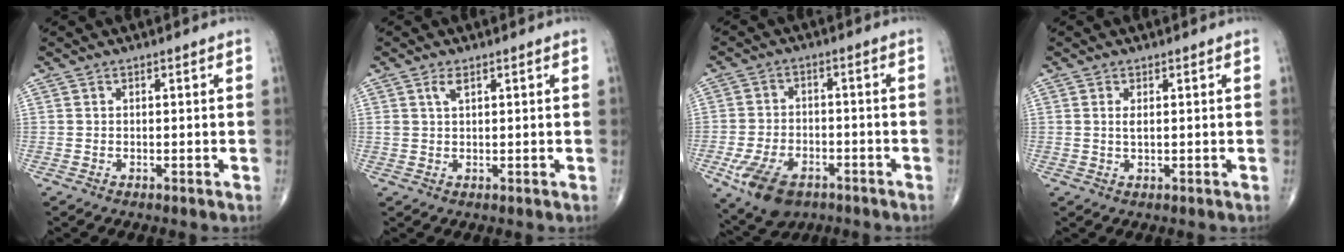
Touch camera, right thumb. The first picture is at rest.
{"total": 2.0, "force": [1.1, 0.8, 1.4], "torque": [-0.030, -0.001, 0.024]}
{"total": 10.9, "force": [-5.4, 6.4, 6.9], "torque": [-0.123, 0.018, -0.087]}
{"total": 1.4, "force": [0.3, 0.4, 1.3], "torque": [-0.028, -0.003, 0.009]}